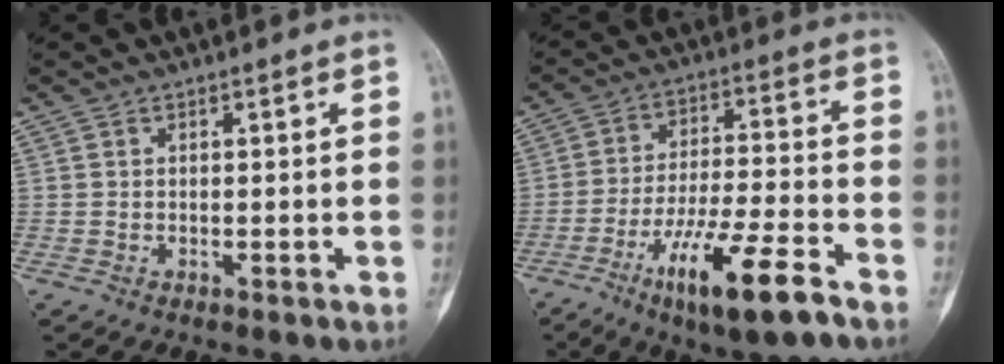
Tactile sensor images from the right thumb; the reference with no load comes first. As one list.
[{"total": 15.6, "force": [-9.0, 3.0, 12.3], "torque": [-0.227, 0.042, -0.155]}]